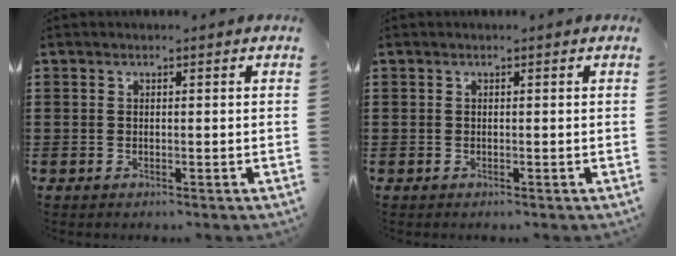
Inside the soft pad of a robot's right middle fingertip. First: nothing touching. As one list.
[{"total": 0.0}]